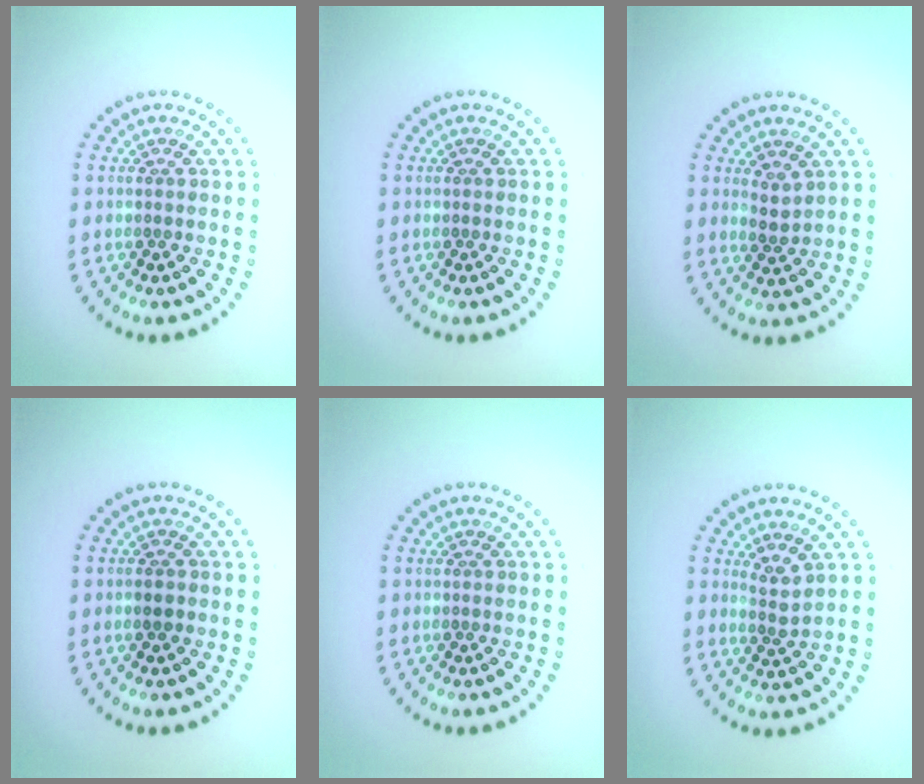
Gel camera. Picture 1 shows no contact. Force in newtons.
{"total": 0.0}
{"total": 1.4, "press": 1.1, "slide": 0.9}
{"total": 0.9, "press": 0.8, "slide": 0.3}
{"total": 0.0}
{"total": 1.7, "press": 1.1, "slide": 1.3}